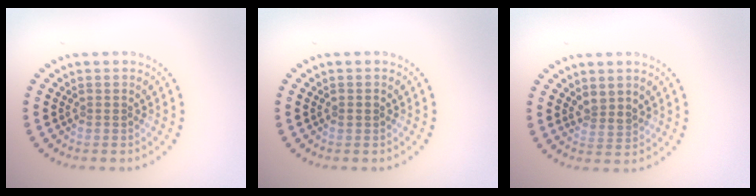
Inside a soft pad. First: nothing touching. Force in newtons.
{"total": 0.8, "press": 0.8, "slide": 0.0}
{"total": 1.5, "press": 1.2, "slide": 0.8}